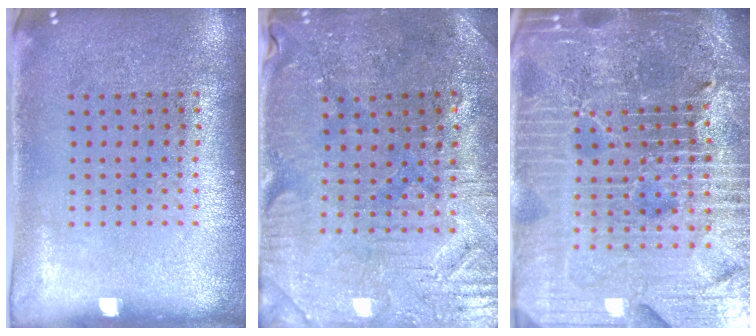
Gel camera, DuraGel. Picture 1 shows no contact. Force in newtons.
{"total": 1.4, "press": 1.4, "slide": 0.4}
{"total": 7.3, "press": 6.3, "slide": 3.6}